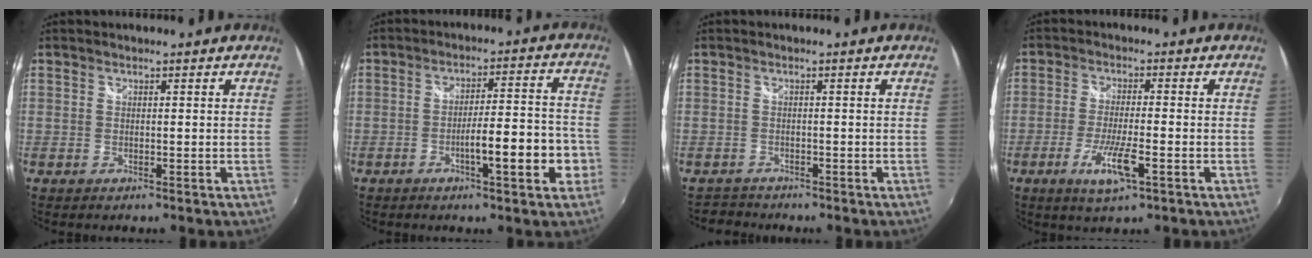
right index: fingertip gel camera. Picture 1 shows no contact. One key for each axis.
{"total": 10.4, "fx": -4.1, "fy": 1.6, "fz": 9.4, "tx": -0.148, "ty": 0.004, "tz": -0.054}
{"total": 2.3, "fx": -2.1, "fy": 0.8, "fz": -0.4, "tx": -0.002, "ty": -0.001, "tz": -0.039}
{"total": 7.5, "fx": -3.4, "fy": 1.2, "fz": 6.5, "tx": -0.134, "ty": -0.015, "tz": -0.063}